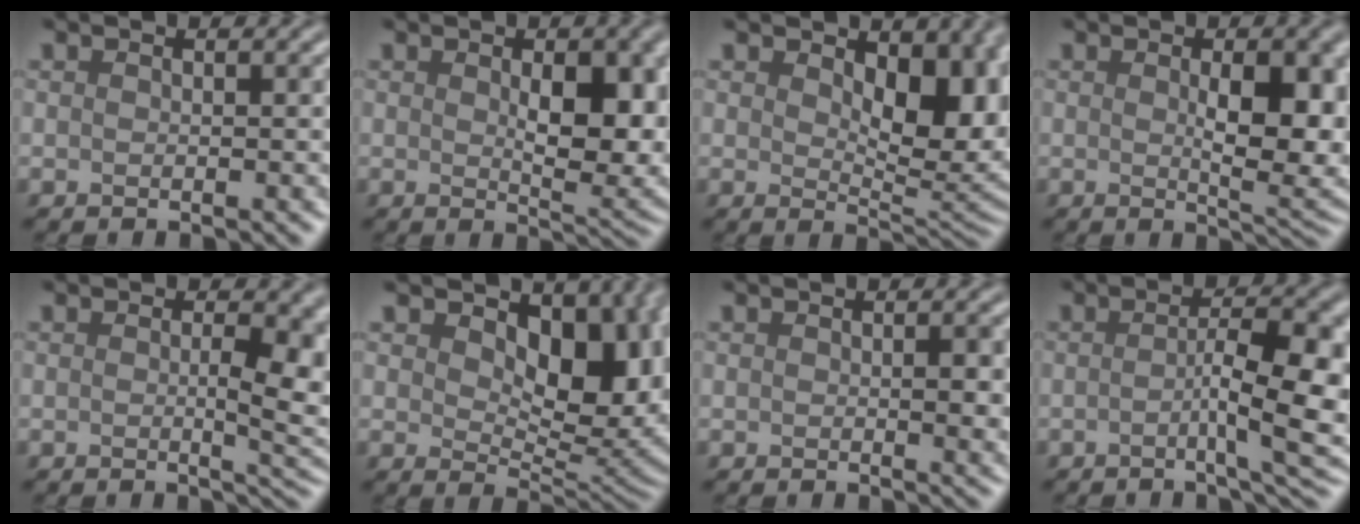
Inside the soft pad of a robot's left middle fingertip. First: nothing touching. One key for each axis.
{"total": 7.1, "fx": 0.7, "fy": 3.2, "fz": 6.3, "tx": -0.085, "ty": -0.010, "tz": 0.020}
{"total": 8.1, "fx": 1.7, "fy": 4.5, "fz": 6.5, "tx": -0.098, "ty": -0.014, "tz": 0.032}
{"total": 7.4, "fx": 0.4, "fy": 2.7, "fz": 6.9, "tx": -0.096, "ty": -0.010, "tz": 0.014}
{"total": 5.9, "fx": -0.1, "fy": 1.6, "fz": 5.6, "tx": -0.070, "ty": -0.007, "tz": 0.001}
{"total": 10.7, "fx": 2.9, "fy": 6.4, "fz": 8.1, "tx": -0.115, "ty": -0.020, "tz": 0.051}
{"total": 2.4, "fx": 0.1, "fy": 0.5, "fz": 2.3, "tx": -0.031, "ty": -0.004, "tz": 0.001}
{"total": 8.1, "fx": -1.0, "fy": 2.0, "fz": 7.8, "tx": -0.108, "ty": 0.000, "tz": -0.015}